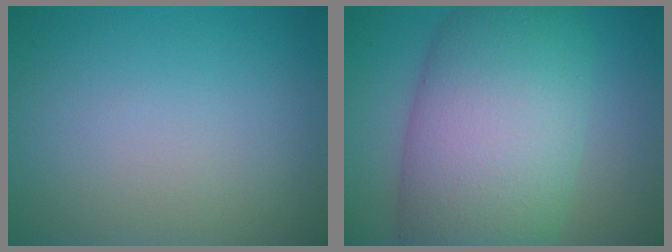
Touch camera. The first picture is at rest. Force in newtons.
{"total": 13.4, "press": 13.4, "slide": 0.7}